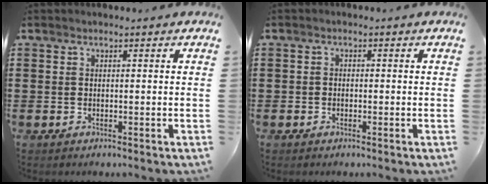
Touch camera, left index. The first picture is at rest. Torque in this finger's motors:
{"motor_torque": [-0.14, -0.03, -0.03, -0.01]}